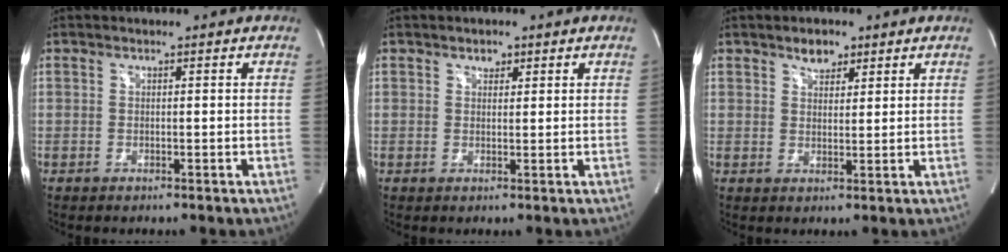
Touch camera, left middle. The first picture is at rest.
{"total": 1.4, "force": [0.9, 0.9, 0.6], "torque": [-0.008, 0.000, 0.013]}
{"total": 3.1, "force": [2.2, 1.7, 1.4], "torque": [-0.026, 0.003, 0.038]}